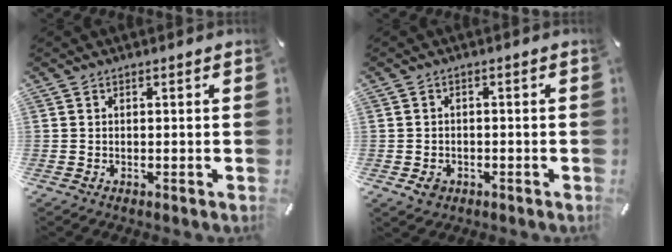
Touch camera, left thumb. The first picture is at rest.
{"total": 3.1, "force": [-1.4, 2.4, 1.3], "torque": [-0.021, 0.001, -0.029]}